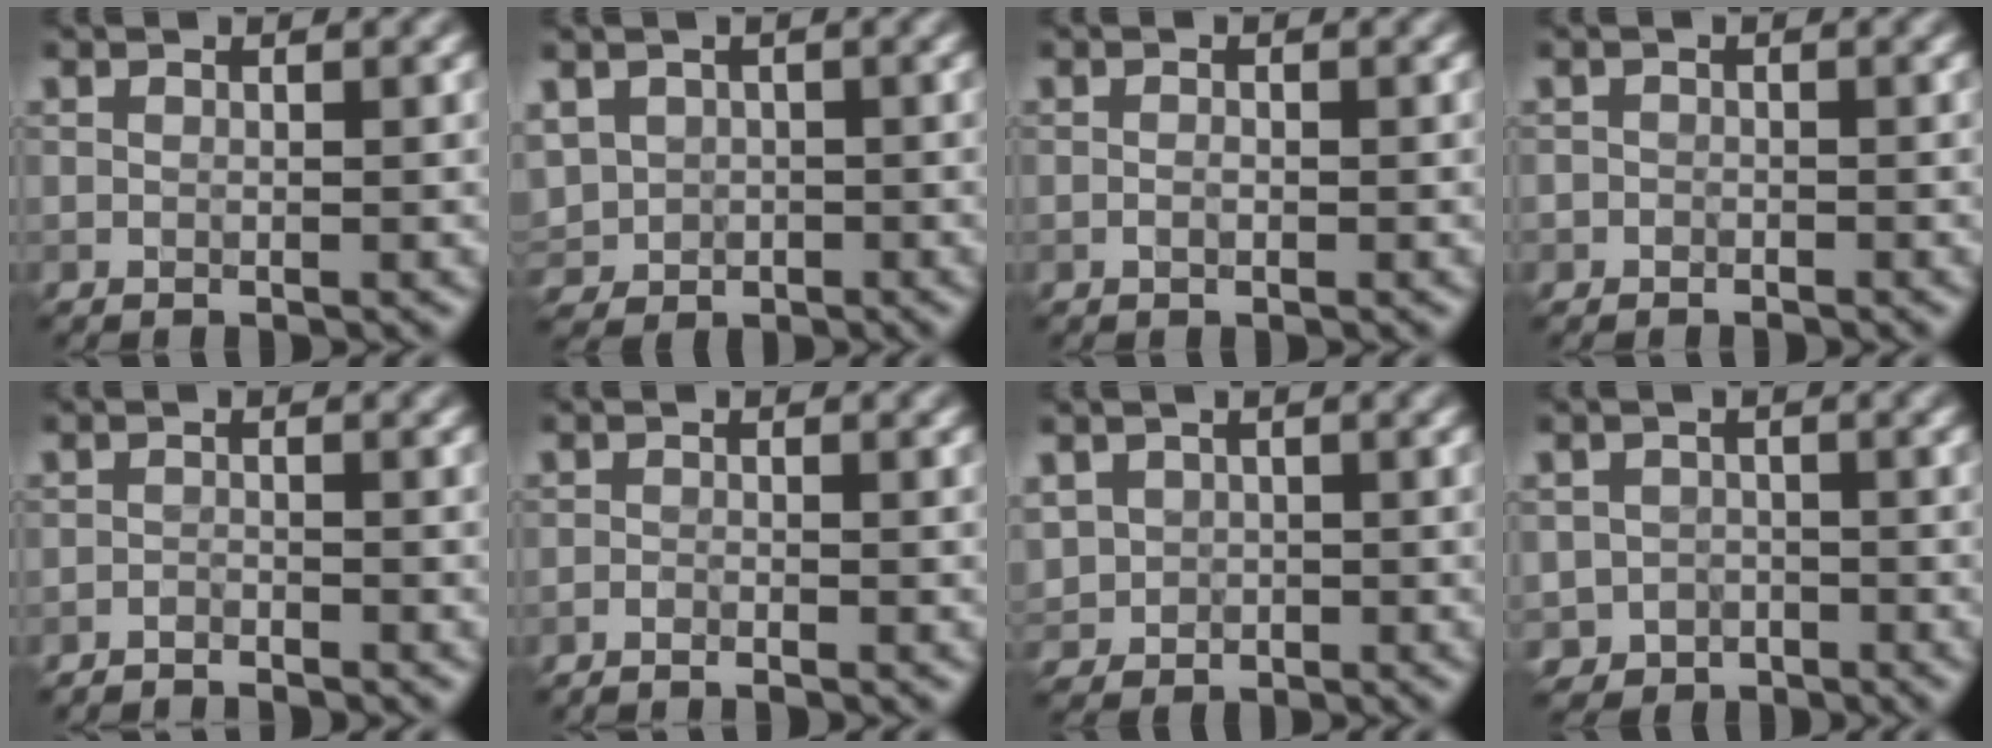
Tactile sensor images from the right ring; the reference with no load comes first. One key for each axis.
{"total": 3.7, "fx": -0.1, "fy": 3.3, "fz": 1.7, "tx": -0.046, "ty": -0.003, "tz": 0.001}
{"total": 0.7, "fx": -0.3, "fy": 0.4, "fz": 0.5, "tx": -0.011, "ty": -0.001, "tz": -0.005}
{"total": 0.8, "fx": -0.6, "fy": 0.5, "fz": -0.1, "tx": 0.009, "ty": 0.000, "tz": -0.012}
{"total": 1.5, "fx": -1.5, "fy": 0.1, "fz": 0.2, "tx": 0.002, "ty": -0.002, "tz": -0.027}
{"total": 0.9, "fx": -0.8, "fy": 0.1, "fz": 0.4, "tx": -0.006, "ty": 0.001, "tz": -0.016}
{"total": 2.9, "fx": 0.0, "fy": 2.8, "fz": 0.9, "tx": -0.022, "ty": -0.003, "tz": 0.006}
{"total": 2.4, "fx": -1.2, "fy": 2.1, "fz": 0.1, "tx": 0.007, "ty": 0.000, "tz": -0.022}